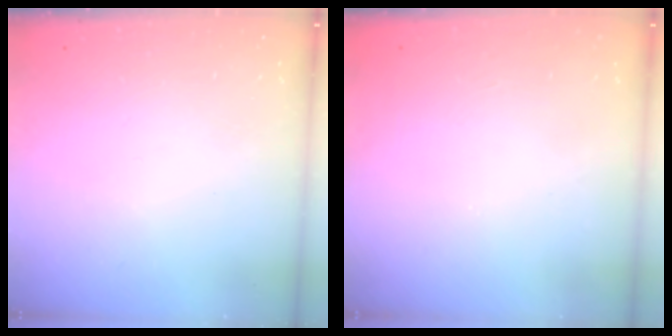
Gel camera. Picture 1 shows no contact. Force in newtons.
{"total": 1.2, "press": 1.2, "slide": 0.1}